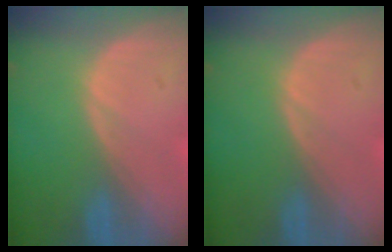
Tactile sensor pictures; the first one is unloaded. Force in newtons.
{"total": 0.0}